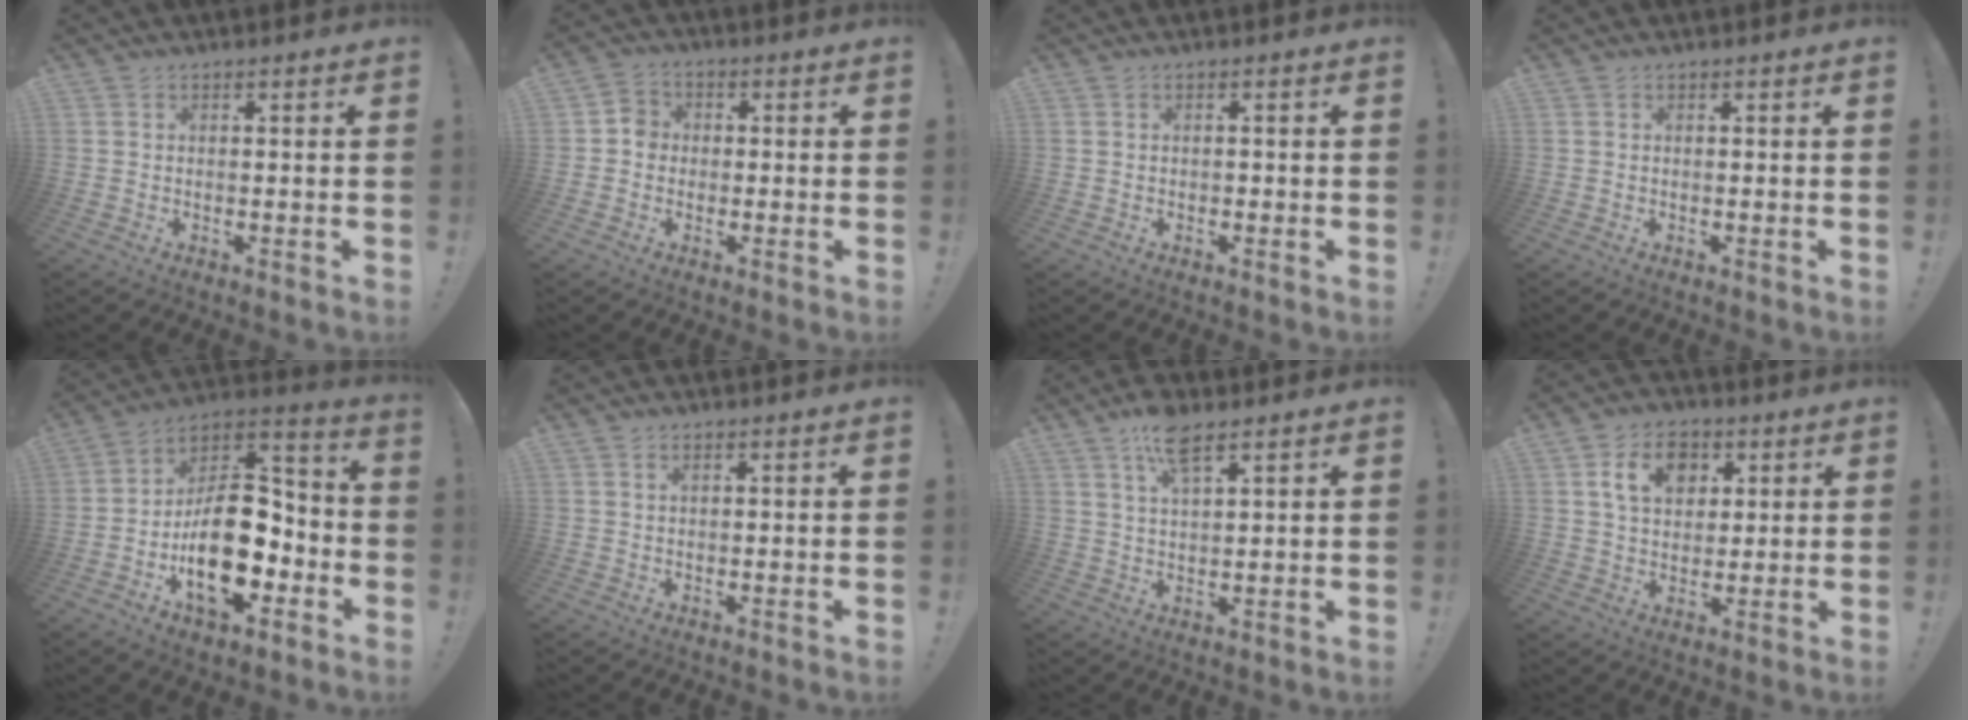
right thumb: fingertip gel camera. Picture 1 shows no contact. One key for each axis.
{"total": 4.0, "fx": -1.1, "fy": 3.5, "fz": 1.6, "tx": -0.021, "ty": 0.013, "tz": -0.019}
{"total": 0.6, "fx": -0.4, "fy": 0.3, "fz": 0.1, "tx": -0.005, "ty": 0.002, "tz": -0.008}
{"total": 0.0}
{"total": 22.4, "fx": -5.9, "fy": 13.1, "fz": 17.2, "tx": -0.266, "ty": 0.031, "tz": -0.084}
{"total": 0.7, "fx": 0.3, "fy": 0.1, "fz": 0.6, "tx": -0.020, "ty": 0.005, "tz": 0.008}
{"total": 8.0, "fx": 5.3, "fy": 2.5, "fz": 5.5, "tx": -0.101, "ty": -0.016, "tz": 0.093}
{"total": 10.4, "fx": 4.0, "fy": 7.6, "fz": 5.9, "tx": -0.083, "ty": -0.002, "tz": 0.071}